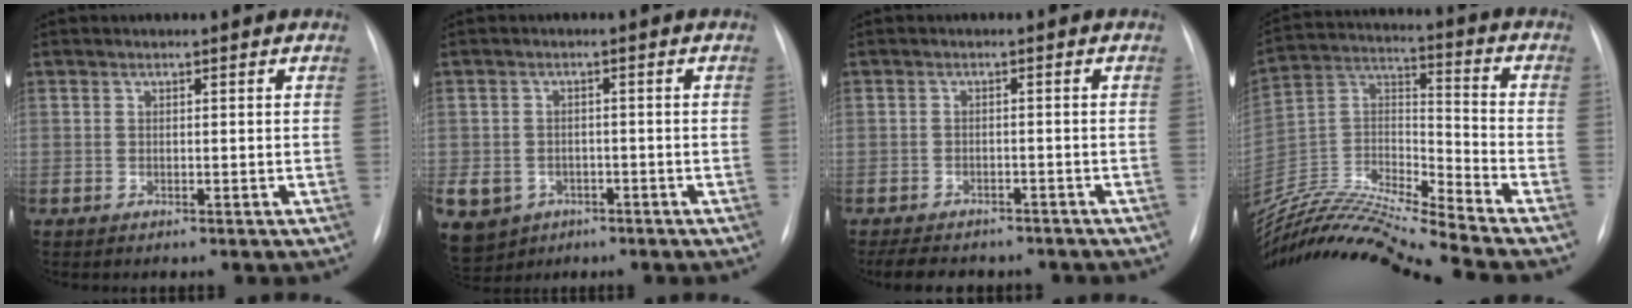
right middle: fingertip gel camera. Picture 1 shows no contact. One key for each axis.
{"total": 11.0, "fx": -5.1, "fy": 9.1, "fz": 3.6, "tx": -0.106, "ty": 0.006, "tz": -0.067}
{"total": 9.4, "fx": -7.9, "fy": 3.8, "fz": 3.4, "tx": -0.061, "ty": 0.004, "tz": -0.100}
{"total": 20.9, "fx": -19.3, "fy": -2.0, "fz": 7.8, "tx": -0.165, "ty": 0.002, "tz": -0.354}